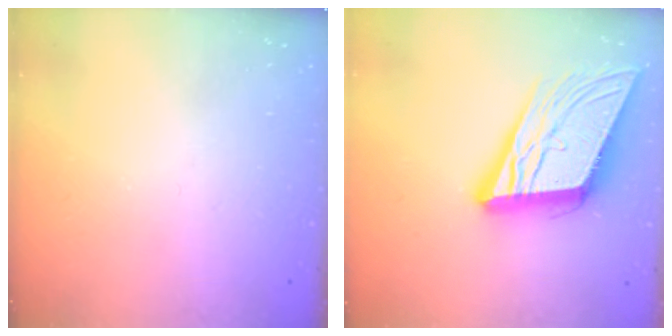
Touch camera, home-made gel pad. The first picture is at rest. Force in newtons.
{"total": 18.0, "press": 17.6, "slide": 3.8}